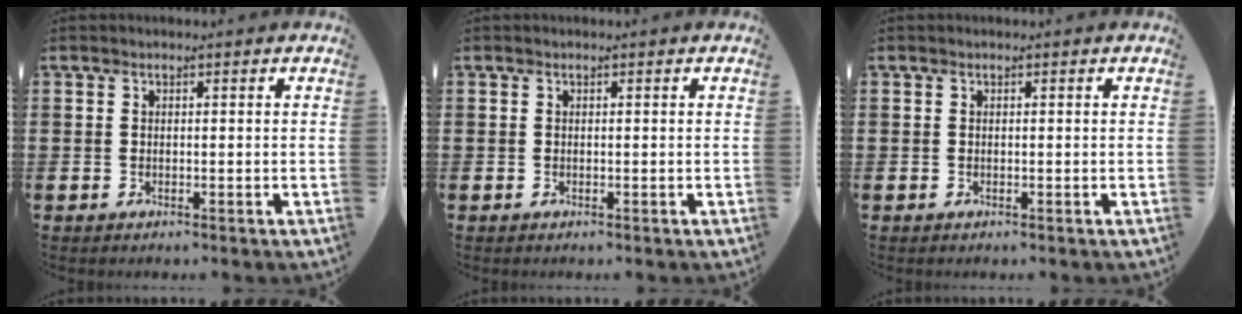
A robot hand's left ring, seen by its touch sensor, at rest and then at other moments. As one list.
[{"total": 0.0}, {"total": 0.0}]